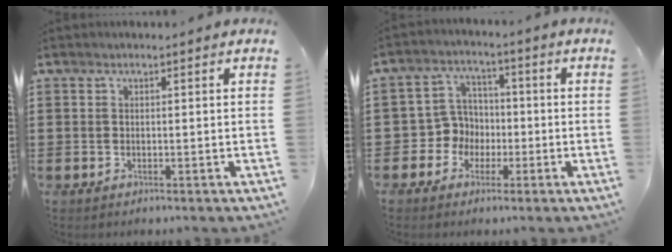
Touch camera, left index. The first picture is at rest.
{"total": 5.5, "force": [-1.4, 5.3, 0.9], "torque": [-0.044, 0.009, -0.030]}